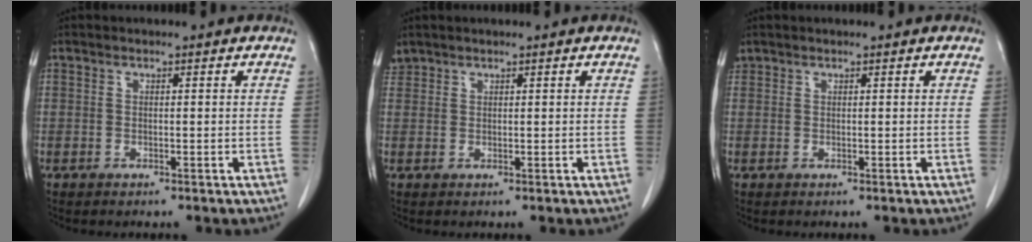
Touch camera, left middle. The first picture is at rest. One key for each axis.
{"total": 1.3, "fx": 1.2, "fy": 0.5, "fz": -0.1, "tx": -0.002, "ty": 0.013, "tz": 0.027}
{"total": 0.8, "fx": 0.7, "fy": 0.5, "fz": 0.0, "tx": -0.002, "ty": 0.015, "tz": 0.014}